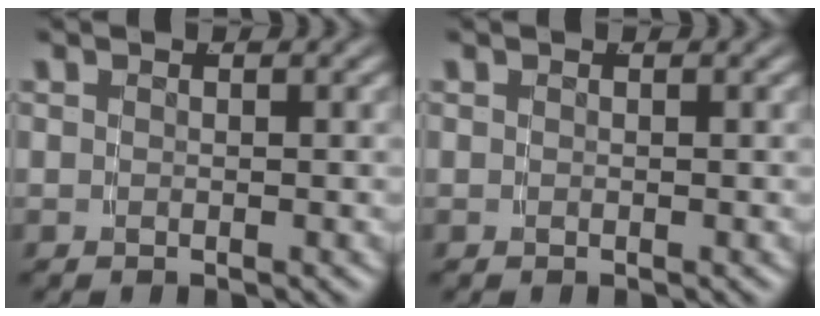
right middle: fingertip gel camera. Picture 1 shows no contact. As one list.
[{"total": 0.0}]